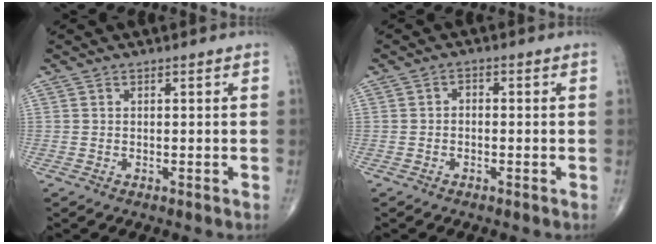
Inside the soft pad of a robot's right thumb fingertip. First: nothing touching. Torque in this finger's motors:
{"motor_torque": [-0.36, 0.18, 0.08, -0.23, 0.03]}